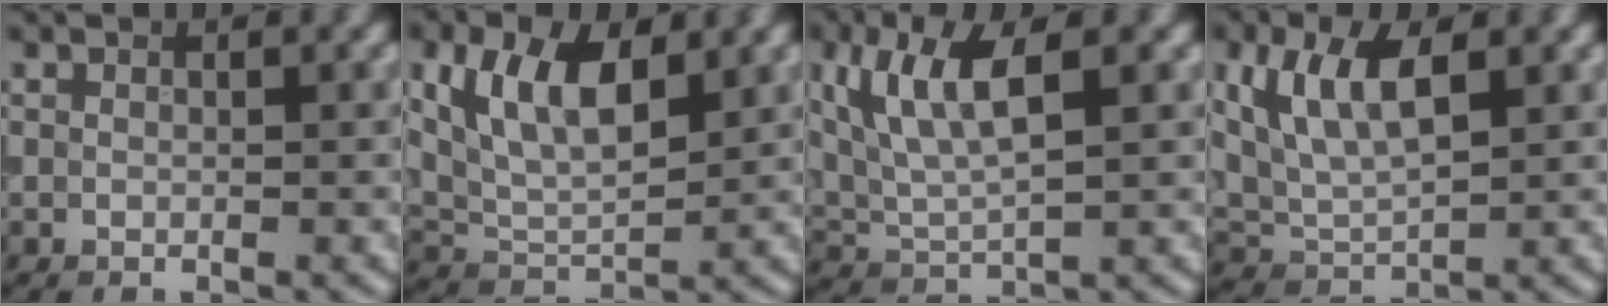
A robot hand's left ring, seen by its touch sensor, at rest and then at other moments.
{"total": 6.8, "force": [2.6, 3.5, 5.2], "torque": [-0.105, 0.003, 0.045]}
{"total": 6.6, "force": [2.4, 2.6, 5.5], "torque": [-0.111, 0.006, 0.048]}
{"total": 6.3, "force": [2.1, 3.2, 5.0], "torque": [-0.101, 0.007, 0.039]}